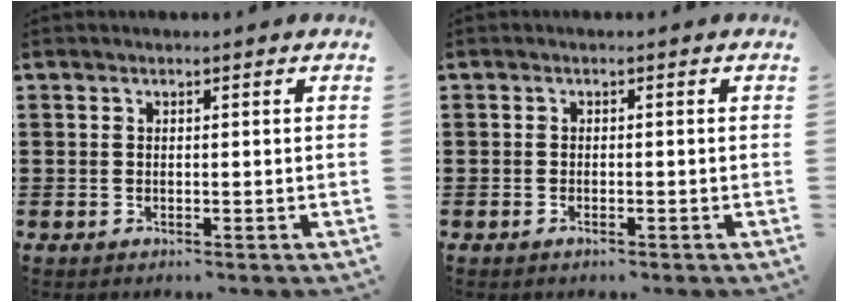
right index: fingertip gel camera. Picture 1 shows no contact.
{"total": 0.8, "force": [-0.6, 0.2, 0.5], "torque": [-0.012, -0.005, -0.010]}